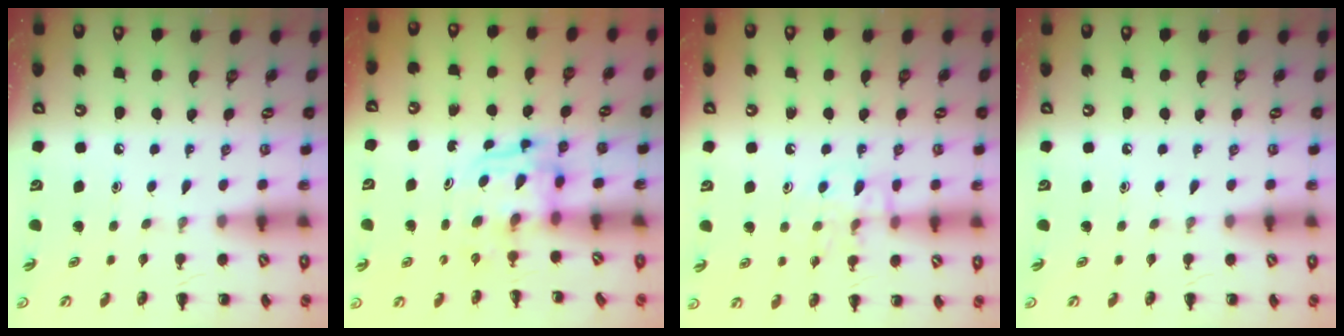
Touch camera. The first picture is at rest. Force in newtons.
{"total": 3.4, "press": 3.4, "slide": 0.3}
{"total": 11.1, "press": 11.1, "slide": 0.7}
{"total": 0.0}